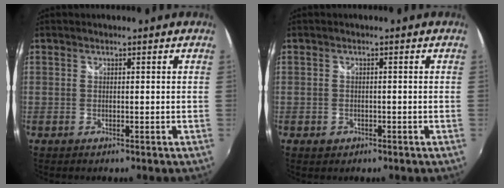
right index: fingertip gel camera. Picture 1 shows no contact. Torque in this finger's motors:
{"motor_torque": [0.18, -0.10, 0.09, 0.00]}